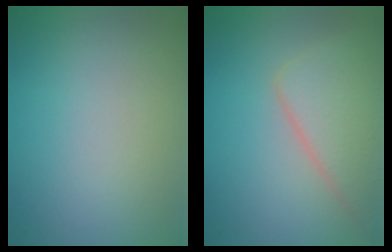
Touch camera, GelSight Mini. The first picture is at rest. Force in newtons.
{"total": 5.2, "press": 5.2, "slide": 0.0}